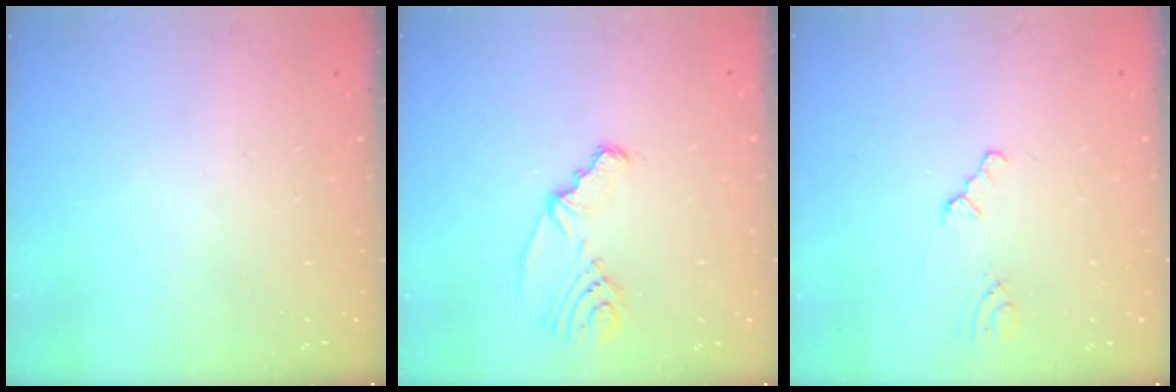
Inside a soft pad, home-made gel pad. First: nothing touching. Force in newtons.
{"total": 6.8, "press": 5.7, "slide": 3.7}
{"total": 0.9, "press": 0.8, "slide": 0.2}